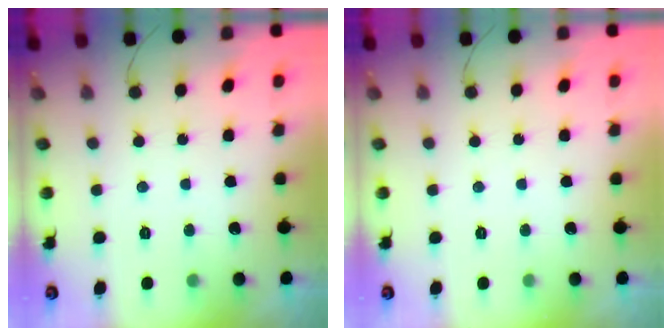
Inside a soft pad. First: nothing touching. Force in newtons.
{"total": 0.0}